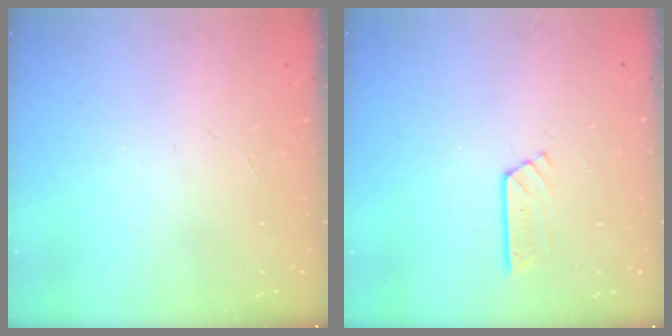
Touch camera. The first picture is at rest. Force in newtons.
{"total": 3.4, "press": 3.3, "slide": 0.4}